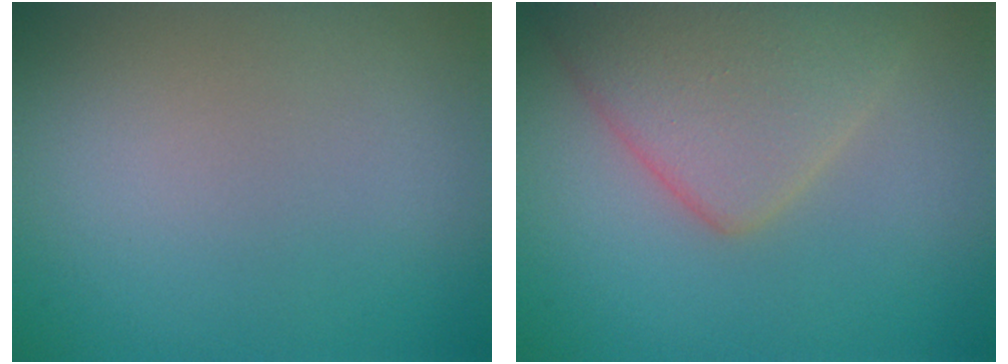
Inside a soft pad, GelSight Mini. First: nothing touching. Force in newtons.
{"total": 5.9, "press": 5.8, "slide": 0.3}